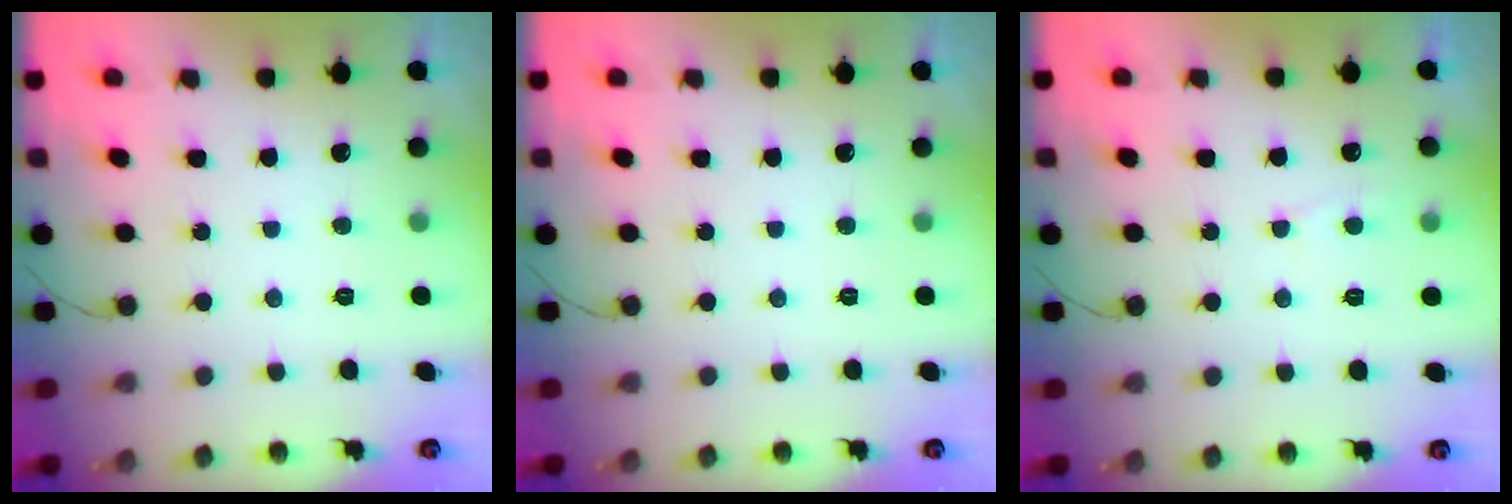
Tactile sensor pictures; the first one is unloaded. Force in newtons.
{"total": 0.0}
{"total": 3.4, "press": 3.4, "slide": 0.3}